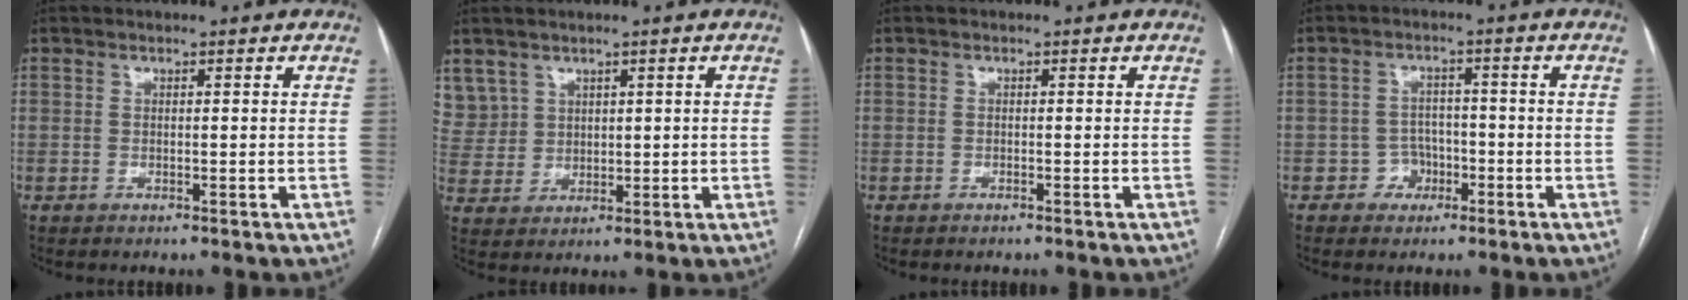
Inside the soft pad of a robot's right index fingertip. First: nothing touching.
{"total": 7.2, "force": [4.3, 5.8, 0.4], "torque": [-0.018, 0.018, 0.104]}
{"total": 0.0}
{"total": 3.4, "force": [-1.4, 3.1, 0.4], "torque": [0.002, 0.013, -0.020]}